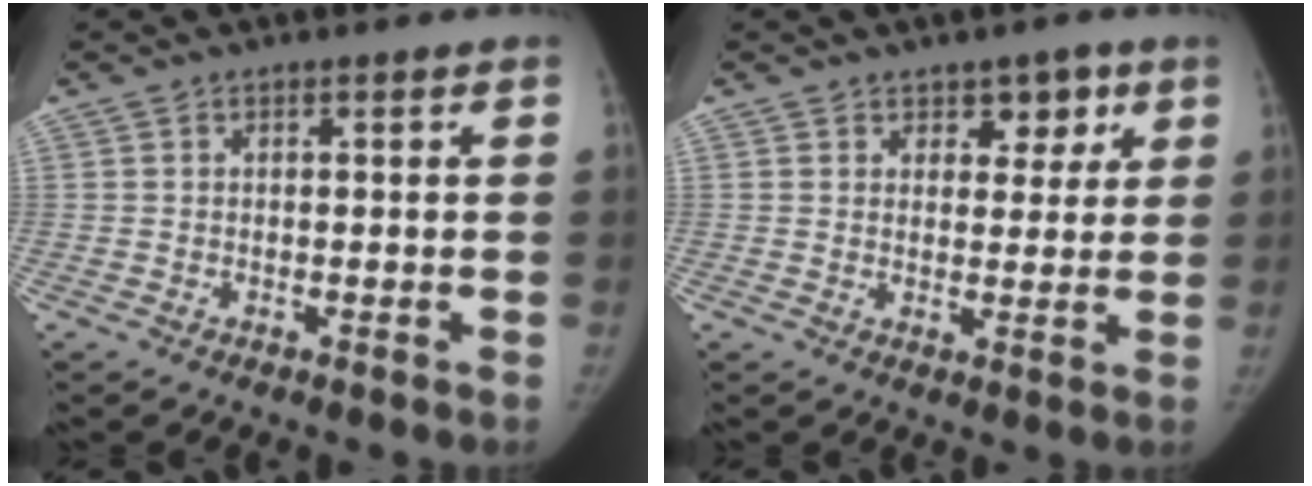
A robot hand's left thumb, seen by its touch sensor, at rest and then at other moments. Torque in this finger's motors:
{"motor_torque": [-0.11, -0.29, -0.38, 0.29, -0.01]}